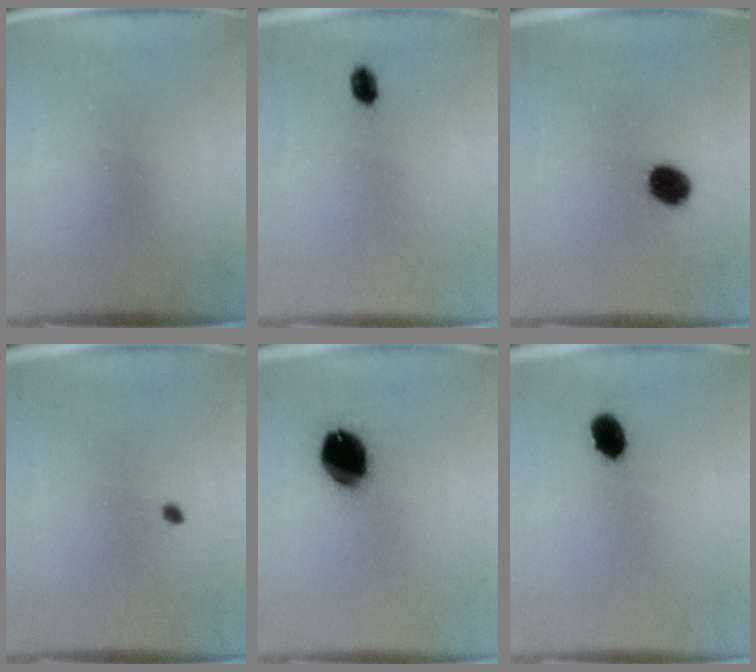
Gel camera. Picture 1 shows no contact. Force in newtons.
{"total": 2.4}
{"total": 7.1}
{"total": 0.8}
{"total": 14.3}
{"total": 5.0}